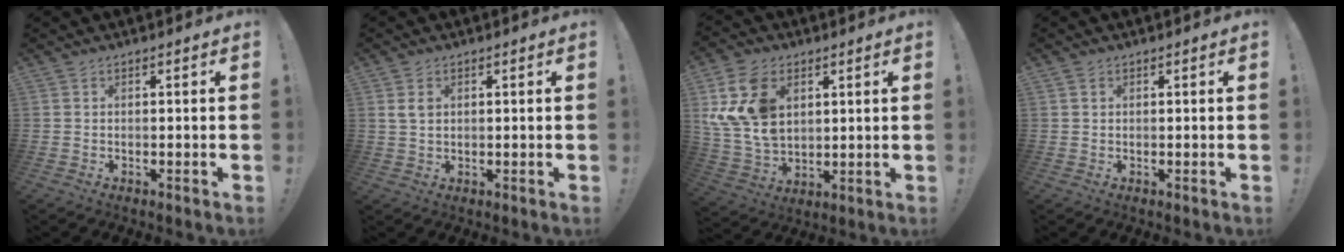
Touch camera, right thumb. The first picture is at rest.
{"total": 2.9, "force": [1.3, 1.9, 1.7], "torque": [-0.028, -0.001, 0.023]}
{"total": 17.3, "force": [5.9, 12.2, 10.8], "torque": [-0.212, -0.026, 0.115]}
{"total": 1.0, "force": [0.6, 0.8, 0.1], "torque": [-0.004, 0.002, 0.012]}